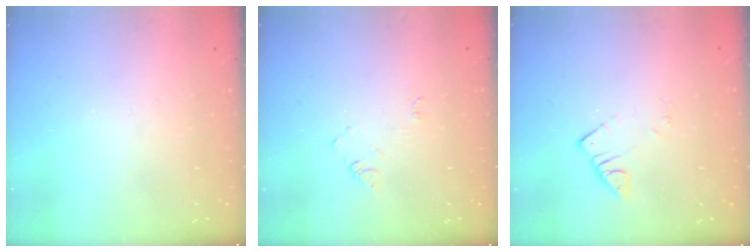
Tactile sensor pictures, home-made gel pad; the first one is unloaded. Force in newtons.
{"total": 4.2, "press": 4.2, "slide": 0.5}
{"total": 2.7, "press": 2.7, "slide": 0.2}